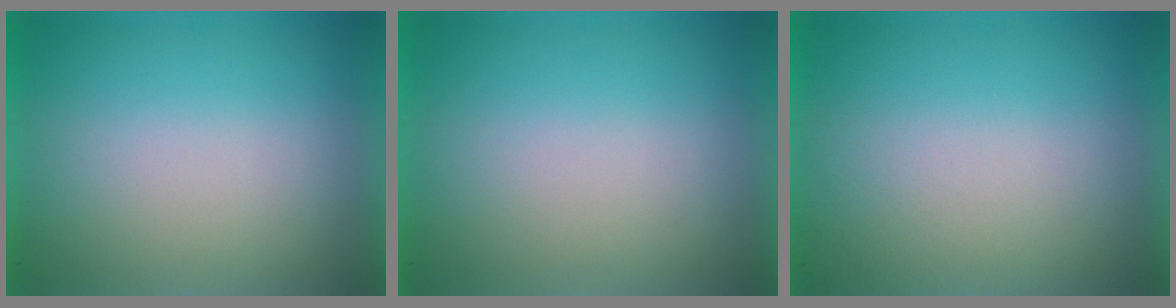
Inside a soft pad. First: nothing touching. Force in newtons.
{"total": 0.0}
{"total": 2.0}